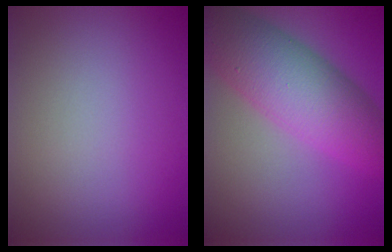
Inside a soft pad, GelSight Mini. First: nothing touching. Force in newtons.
{"total": 9.2, "press": 9.2, "slide": 0.2}